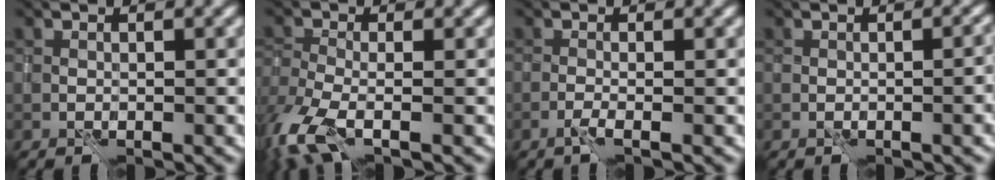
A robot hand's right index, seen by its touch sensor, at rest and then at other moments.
{"total": 5.4, "force": [-3.4, 2.3, 3.5], "torque": [-0.091, -0.021, -0.072]}
{"total": 0.7, "force": [-0.2, -0.1, 0.6], "torque": [-0.010, 0.001, -0.015]}
{"total": 4.4, "force": [-0.7, 1.8, 4.0], "torque": [-0.017, 0.008, -0.004]}